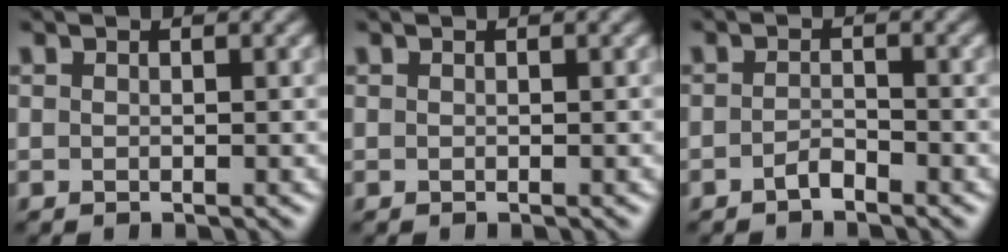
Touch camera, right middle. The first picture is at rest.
{"total": 0.0}
{"total": 1.3, "force": [-1.0, 0.4, 0.7], "torque": [-0.015, 0.004, -0.020]}